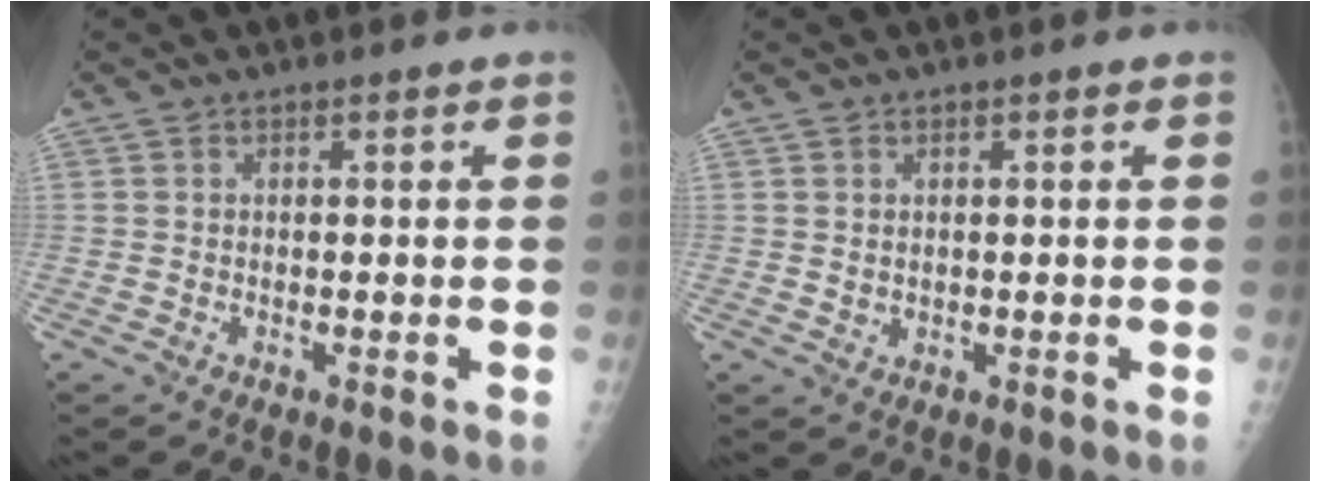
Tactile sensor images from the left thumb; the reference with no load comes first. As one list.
[{"total": 1.3, "force": [0.3, 1.1, 0.7], "torque": [-0.009, -0.003, 0.009]}]